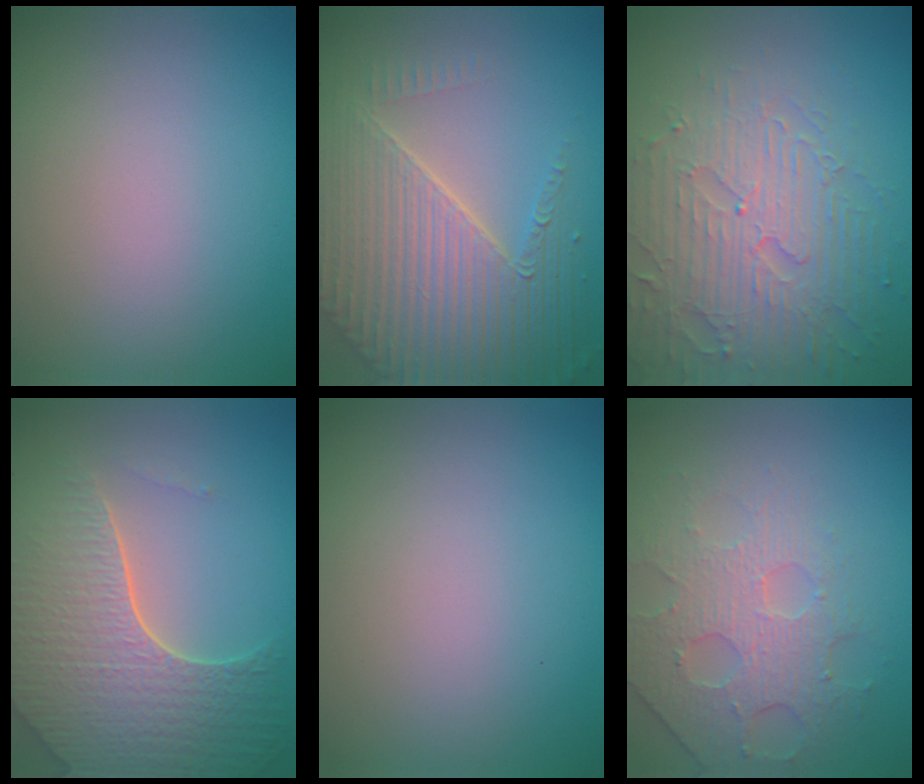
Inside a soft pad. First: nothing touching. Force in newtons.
{"total": 7.0, "press": 5.4, "slide": 4.4}
{"total": 5.8, "press": 5.0, "slide": 2.9}
{"total": 8.2, "press": 5.8, "slide": 5.9}
{"total": 0.0}
{"total": 3.8, "press": 3.6, "slide": 1.2}